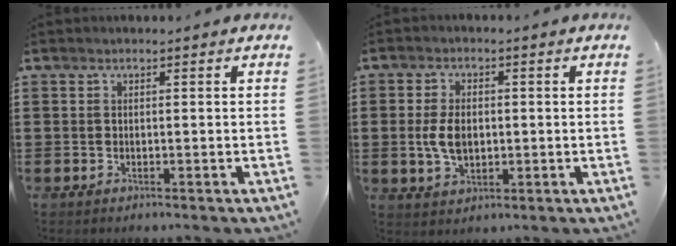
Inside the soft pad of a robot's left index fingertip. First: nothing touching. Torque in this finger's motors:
{"motor_torque": [1.31, 0.83, 0.63, 0.06]}